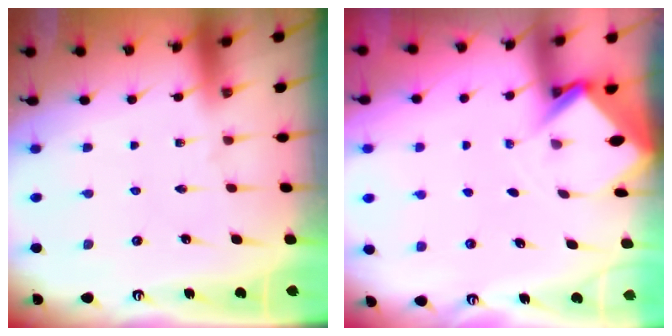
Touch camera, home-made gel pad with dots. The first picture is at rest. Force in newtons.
{"total": 3.6, "press": 3.6, "slide": 0.2}